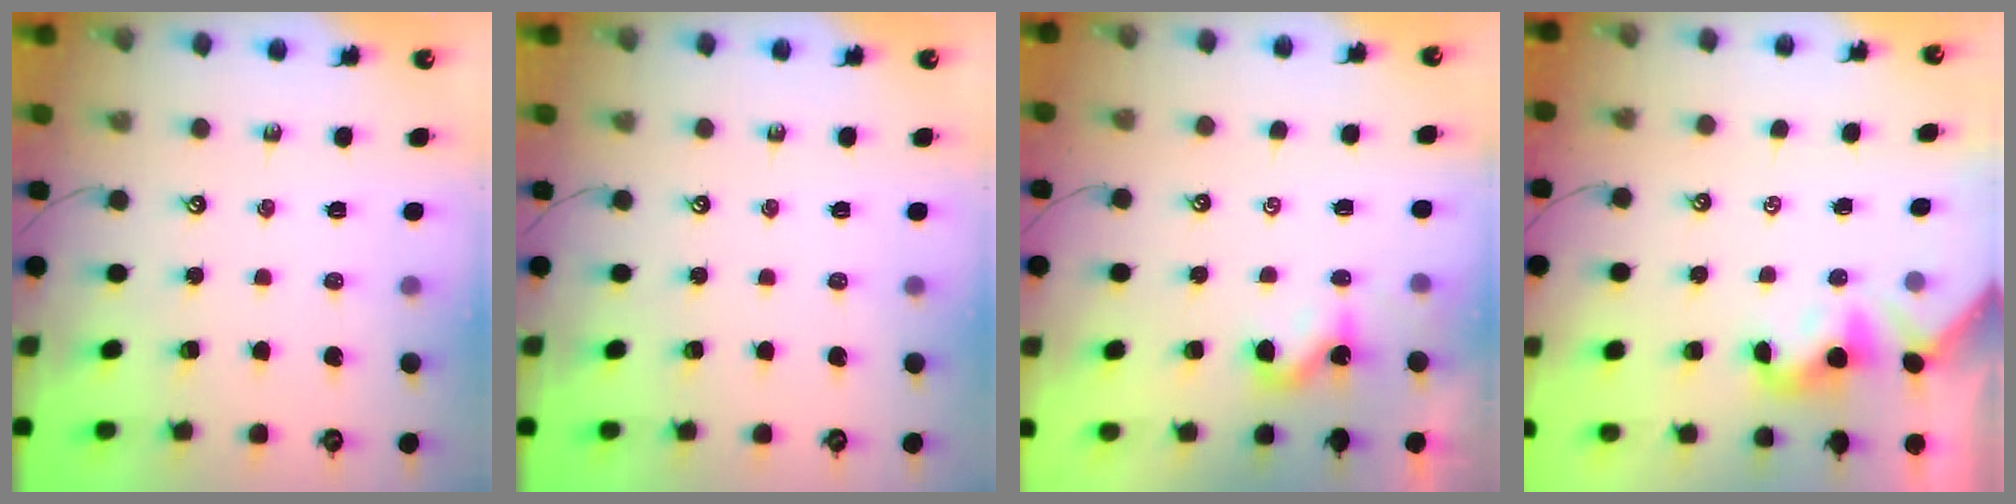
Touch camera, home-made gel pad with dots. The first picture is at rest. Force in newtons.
{"total": 0.0}
{"total": 0.6, "press": 0.4, "slide": 0.5}
{"total": 2.0, "press": 1.9, "slide": 0.4}